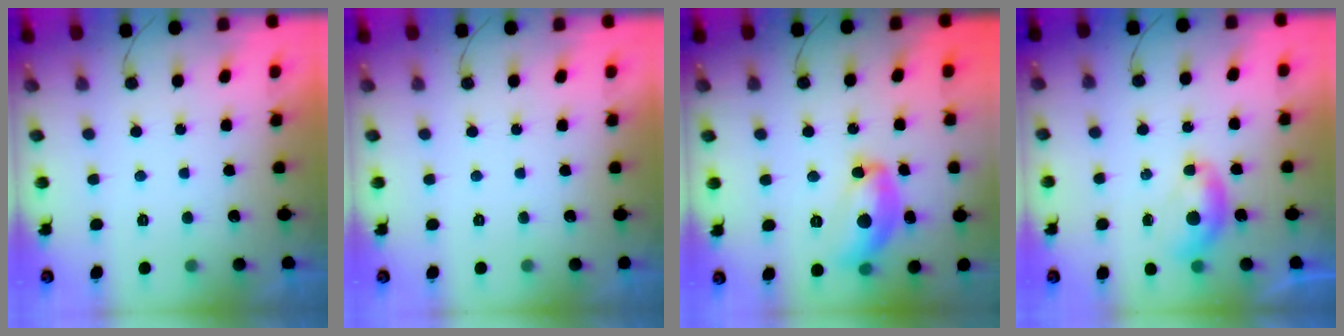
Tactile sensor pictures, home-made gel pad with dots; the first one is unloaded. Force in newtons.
{"total": 0.0}
{"total": 14.9, "press": 14.9, "slide": 0.7}
{"total": 6.3, "press": 6.3, "slide": 1.0}